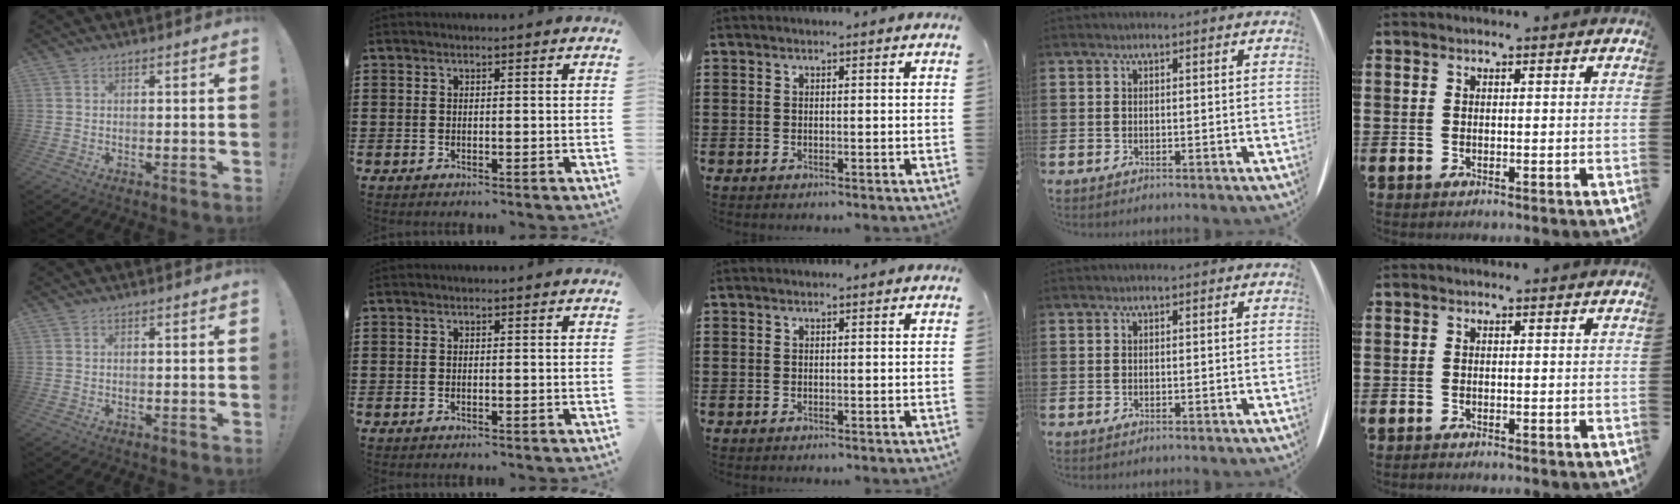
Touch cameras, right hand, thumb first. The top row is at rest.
{}